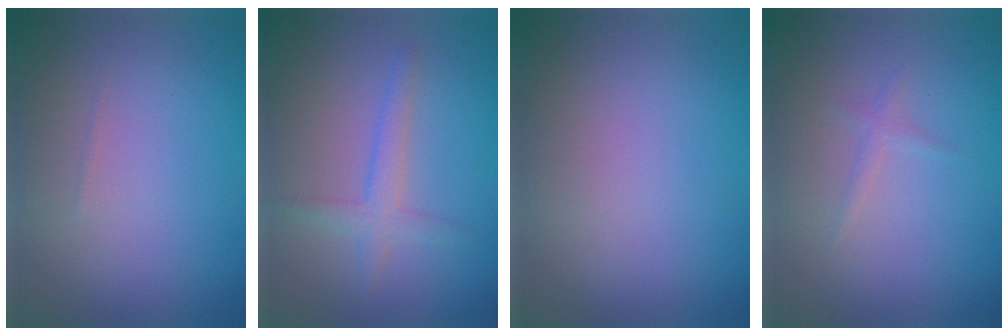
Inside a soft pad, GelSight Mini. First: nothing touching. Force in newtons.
{"total": 2.2, "press": 2.2, "slide": 0.0}
{"total": 0.0}
{"total": 0.8, "press": 0.8, "slide": 0.0}